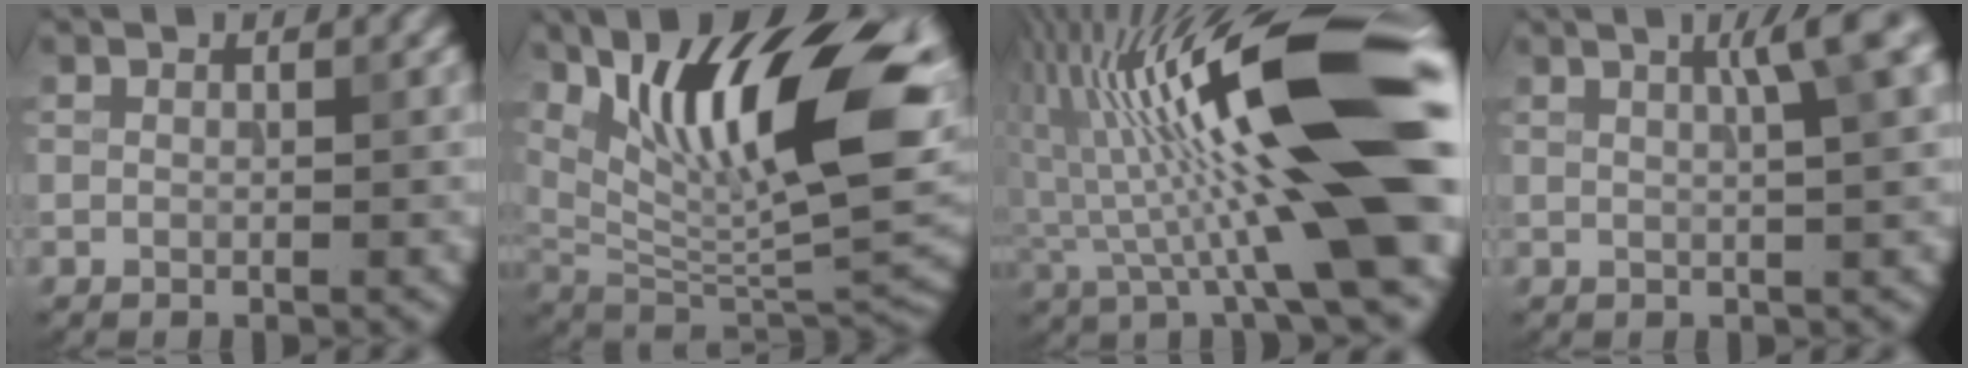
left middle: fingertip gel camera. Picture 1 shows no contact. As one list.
[{"total": 14.8, "force": [5.5, 4.6, 12.9], "torque": [-0.202, 0.003, 0.100]}, {"total": 17.4, "force": [2.0, 3.5, 16.9], "torque": [-0.259, 0.029, 0.023]}, {"total": 5.0, "force": [1.9, 0.9, 4.6], "torque": [-0.052, 0.014, 0.024]}]